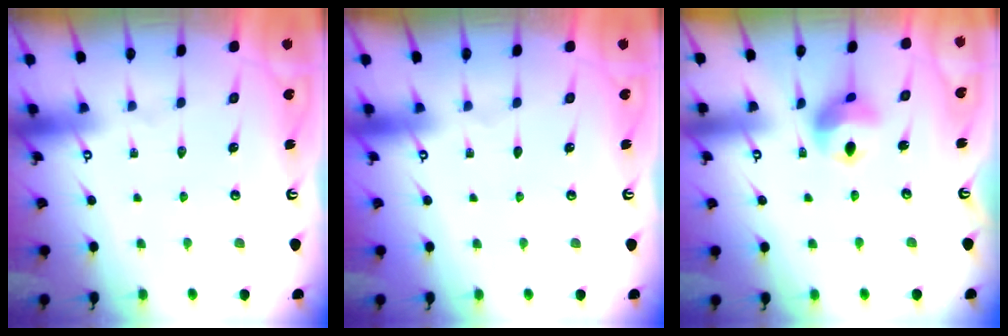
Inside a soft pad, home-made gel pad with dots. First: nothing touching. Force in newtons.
{"total": 0.0}
{"total": 9.9, "press": 9.8, "slide": 1.2}